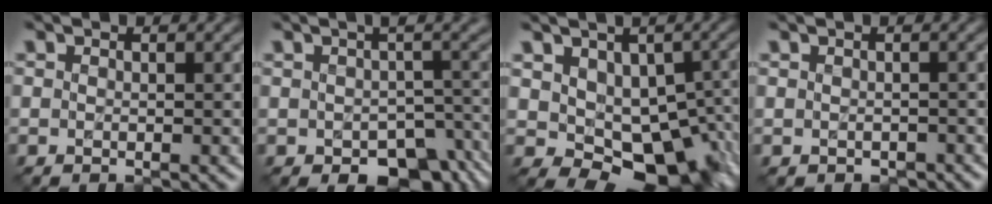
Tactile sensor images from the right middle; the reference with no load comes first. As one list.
[{"total": 6.9, "force": [-3.3, 3.7, 4.8], "torque": [-0.062, -0.023, -0.033]}, {"total": 10.3, "force": [-2.1, 6.6, 7.6], "torque": [-0.093, -0.016, -0.022]}, {"total": 0.9, "force": [-0.5, 0.7, 0.3], "torque": [-0.006, -0.007, -0.009]}]